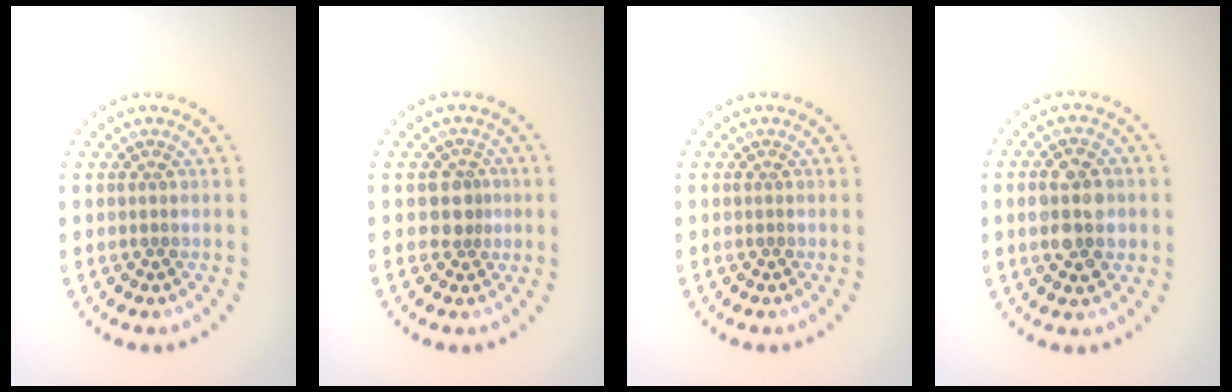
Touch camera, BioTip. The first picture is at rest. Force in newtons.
{"total": 2.0, "press": 1.4, "slide": 1.4}
{"total": 0.0}
{"total": 4.3, "press": 4.3, "slide": 0.1}